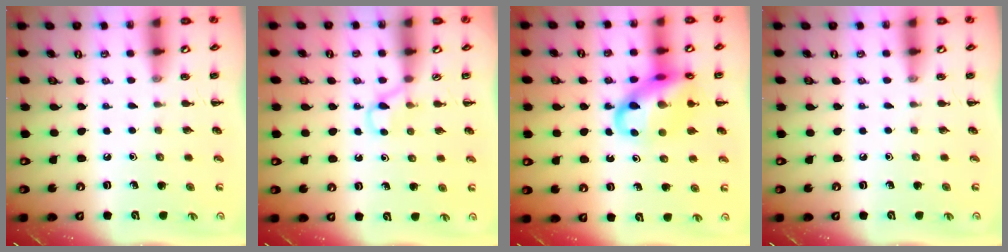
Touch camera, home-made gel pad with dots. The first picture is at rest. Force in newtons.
{"total": 2.7, "press": 2.4, "slide": 1.1}
{"total": 16.9, "press": 16.7, "slide": 2.5}
{"total": 0.0}